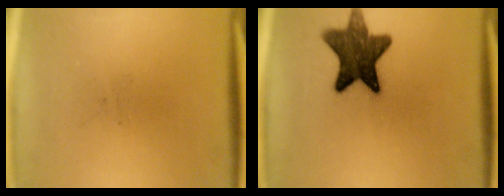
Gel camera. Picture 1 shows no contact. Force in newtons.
{"total": 11.5}